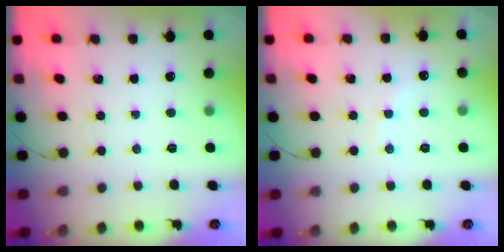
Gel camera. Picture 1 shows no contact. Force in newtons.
{"total": 6.0, "press": 5.9, "slide": 1.1}